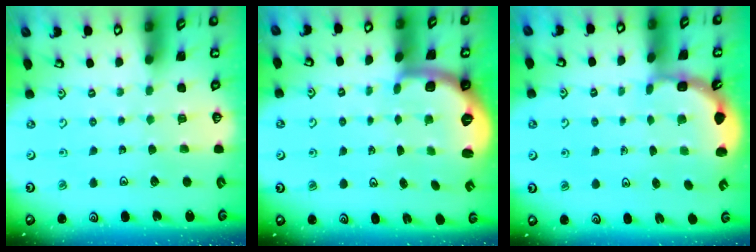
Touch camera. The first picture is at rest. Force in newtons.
{"total": 1.8, "press": 1.8, "slide": 0.5}
{"total": 2.3, "press": 2.1, "slide": 0.9}